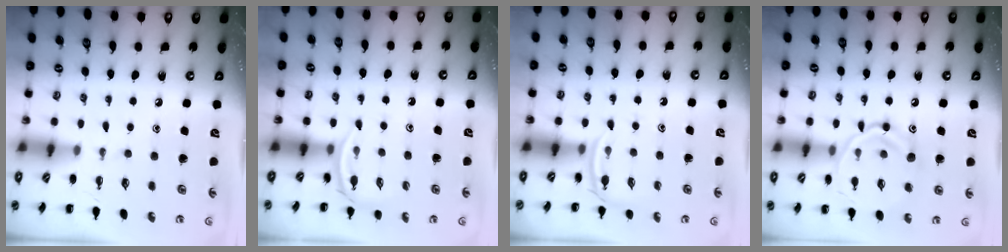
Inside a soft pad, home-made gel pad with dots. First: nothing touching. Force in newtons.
{"total": 3.3, "press": 3.1, "slide": 1.1}
{"total": 3.8, "press": 3.6, "slide": 1.2}
{"total": 13.6, "press": 13.5, "slide": 0.9}